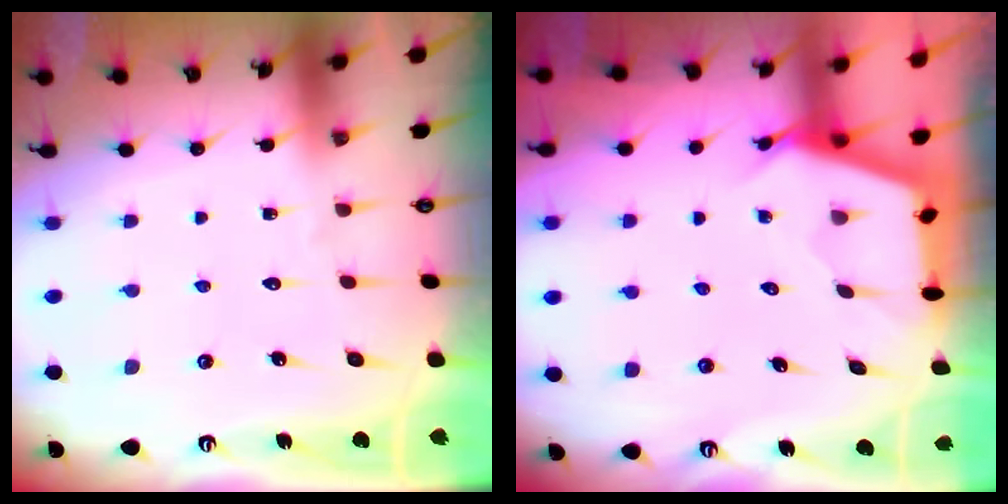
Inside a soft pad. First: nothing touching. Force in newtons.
{"total": 2.6, "press": 2.6, "slide": 0.3}